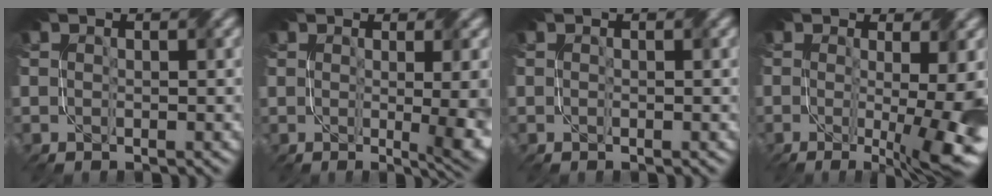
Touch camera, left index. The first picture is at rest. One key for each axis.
{"total": 6.6, "fx": -0.3, "fy": 2.5, "fz": 6.1, "tx": -0.038, "ty": -0.007, "tz": -0.001}
{"total": 0.0}
{"total": 9.4, "fx": -1.1, "fy": 2.7, "fz": 8.9, "tx": -0.105, "ty": -0.007, "tz": -0.016}